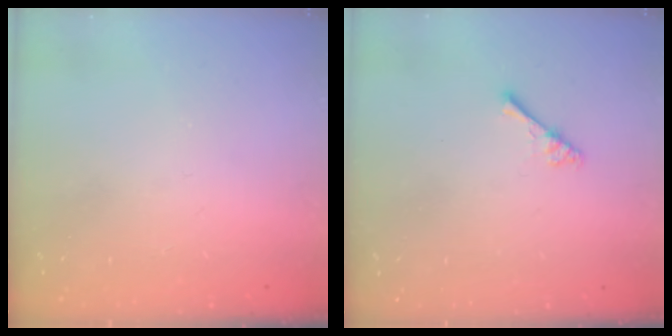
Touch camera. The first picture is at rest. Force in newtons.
{"total": 2.4, "press": 2.4, "slide": 0.4}